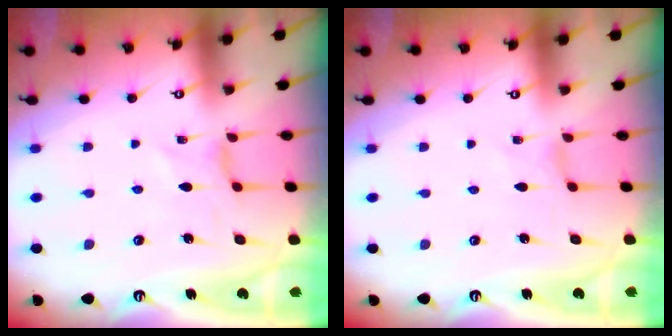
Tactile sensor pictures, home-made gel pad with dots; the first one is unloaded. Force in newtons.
{"total": 0.0}